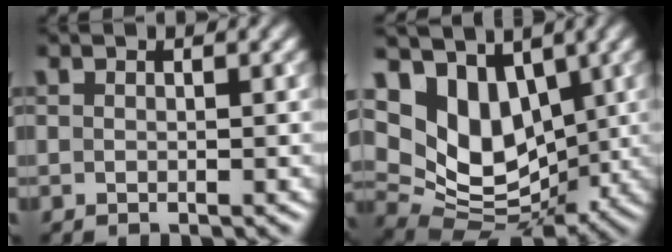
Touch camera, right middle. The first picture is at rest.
{"total": 9.9, "force": [3.1, 7.0, 6.3], "torque": [-0.113, -0.007, 0.053]}